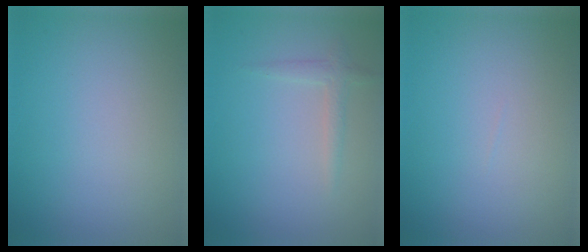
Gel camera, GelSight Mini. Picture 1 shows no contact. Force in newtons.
{"total": 1.3, "press": 1.3, "slide": 0.1}
{"total": 0.0}